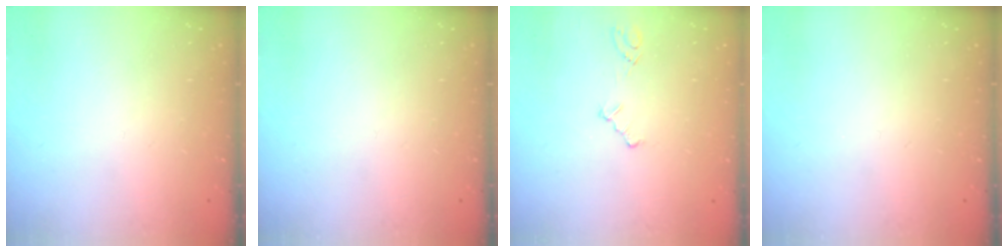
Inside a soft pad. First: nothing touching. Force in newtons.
{"total": 0.0}
{"total": 2.4, "press": 2.3, "slide": 0.4}
{"total": 0.0}